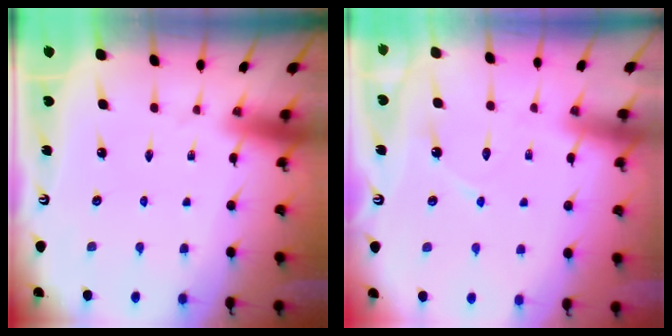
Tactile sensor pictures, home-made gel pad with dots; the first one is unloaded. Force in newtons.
{"total": 7.5, "press": 7.5, "slide": 0.6}